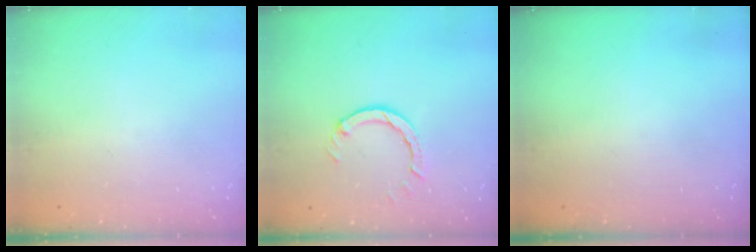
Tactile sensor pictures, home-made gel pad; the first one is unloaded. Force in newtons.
{"total": 3.8, "press": 3.8, "slide": 0.4}
{"total": 0.0}